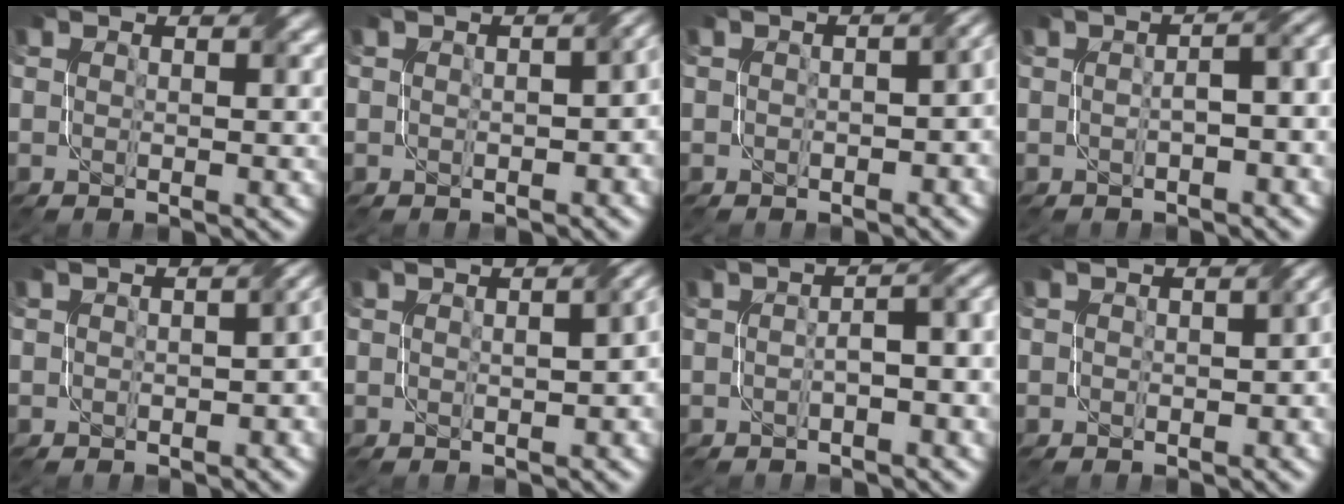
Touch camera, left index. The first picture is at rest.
{"total": 3.9, "force": [-0.3, 2.2, 3.3], "torque": [-0.022, -0.001, 0.006]}
{"total": 4.5, "force": [-0.5, 2.6, 3.6], "torque": [-0.016, -0.001, -0.001]}
{"total": 5.4, "force": [-0.4, 2.3, 4.9], "torque": [-0.043, 0.016, -0.010]}
{"total": 4.0, "force": [-0.6, 2.4, 3.1], "torque": [-0.016, -0.002, -0.001]}
{"total": 3.6, "force": [0.0, 1.5, 3.3], "torque": [-0.030, 0.003, 0.012]}
{"total": 4.5, "force": [-0.9, 1.6, 4.1], "torque": [-0.045, 0.010, -0.011]}
{"total": 3.2, "force": [-0.2, 2.1, 2.4], "torque": [-0.012, -0.002, 0.000]}